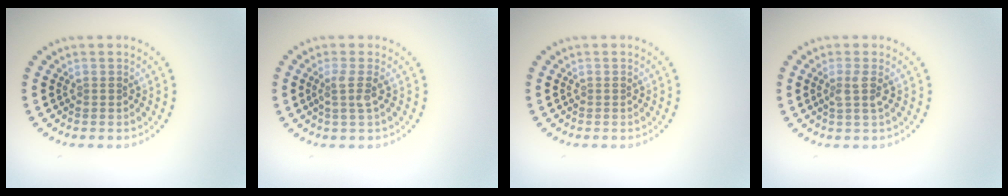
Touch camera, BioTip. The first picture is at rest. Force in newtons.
{"total": 1.7, "press": 1.2, "slide": 1.1}
{"total": 0.0}
{"total": 1.6, "press": 1.2, "slide": 1.0}